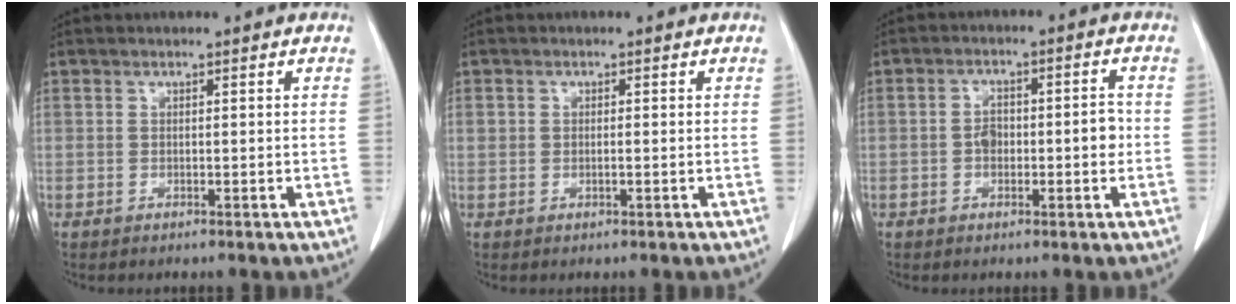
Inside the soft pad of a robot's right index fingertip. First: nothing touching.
{"total": 1.2, "force": [0.0, 0.7, 1.0], "torque": [-0.023, 0.005, 0.002]}
{"total": 5.1, "force": [-0.7, 2.5, 4.5], "torque": [-0.072, 0.017, -0.010]}